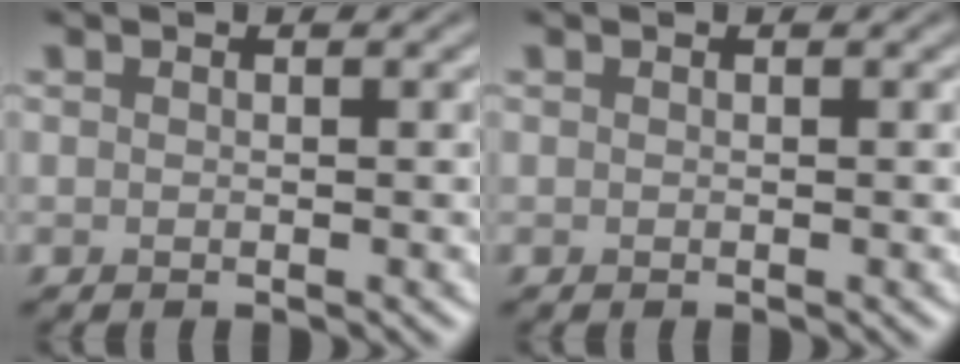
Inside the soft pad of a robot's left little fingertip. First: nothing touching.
{"total": 0.0}